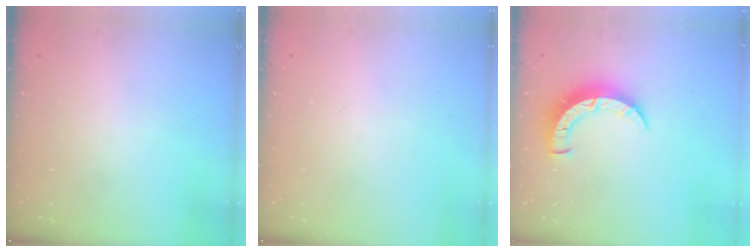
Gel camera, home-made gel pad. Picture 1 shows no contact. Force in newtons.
{"total": 0.0}
{"total": 8.2, "press": 8.1, "slide": 1.0}